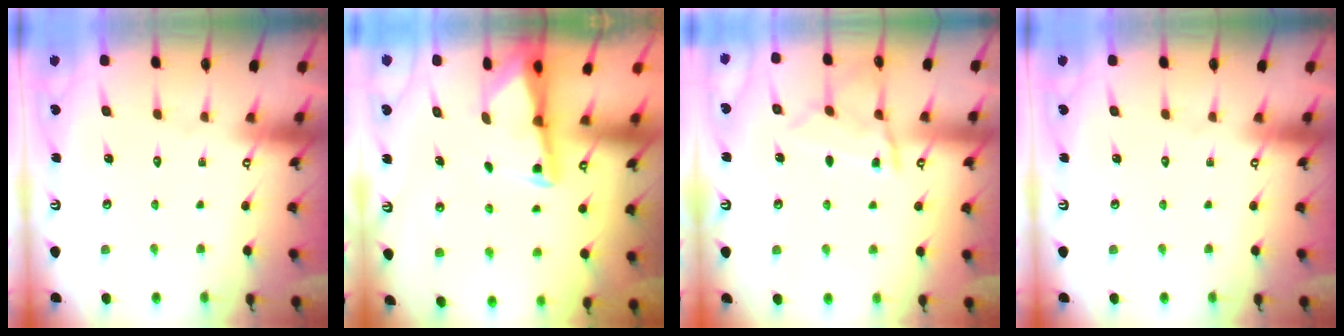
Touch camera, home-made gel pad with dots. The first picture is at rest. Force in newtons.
{"total": 2.9, "press": 2.9, "slide": 0.2}
{"total": 9.0, "press": 9.0, "slide": 1.0}
{"total": 0.0}